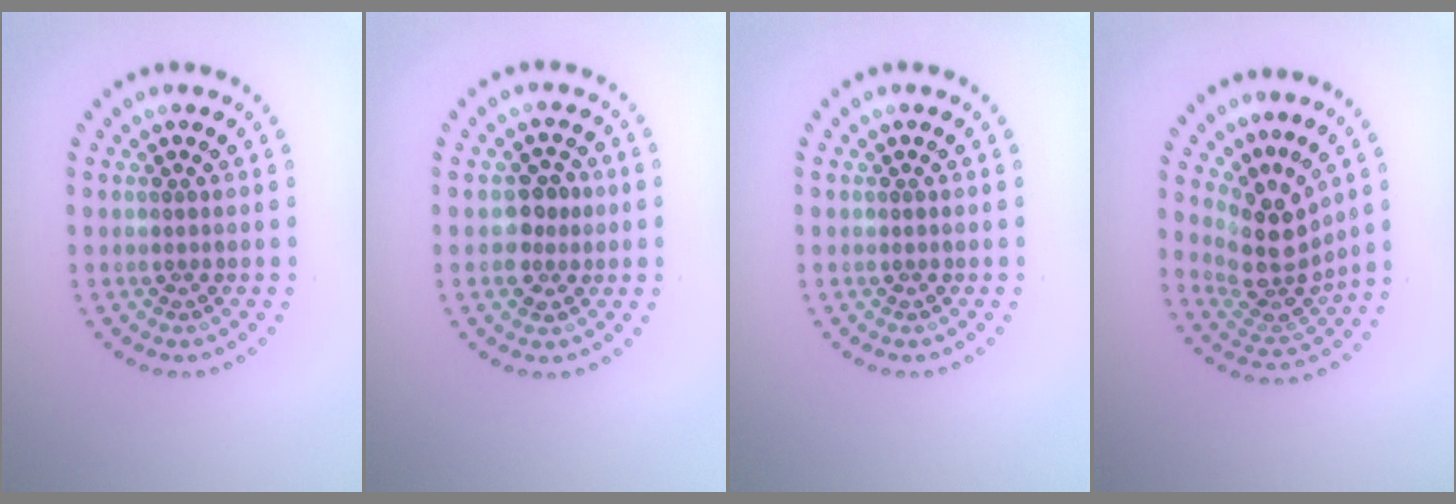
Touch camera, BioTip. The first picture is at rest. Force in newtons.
{"total": 2.4, "press": 2.3, "slide": 0.6}
{"total": 0.0}
{"total": 4.4, "press": 3.3, "slide": 2.9}